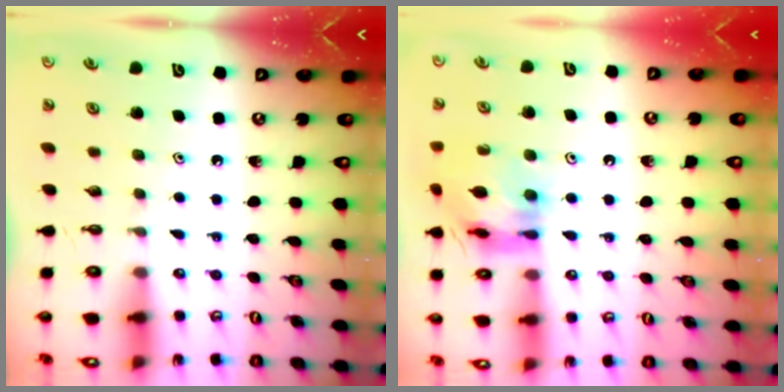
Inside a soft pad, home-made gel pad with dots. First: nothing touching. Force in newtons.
{"total": 13.7, "press": 13.6, "slide": 1.4}